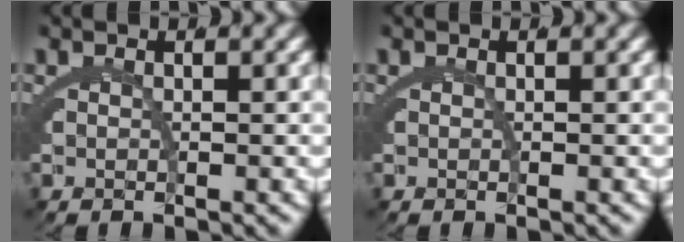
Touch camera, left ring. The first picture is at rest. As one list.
[{"total": 0.0}]